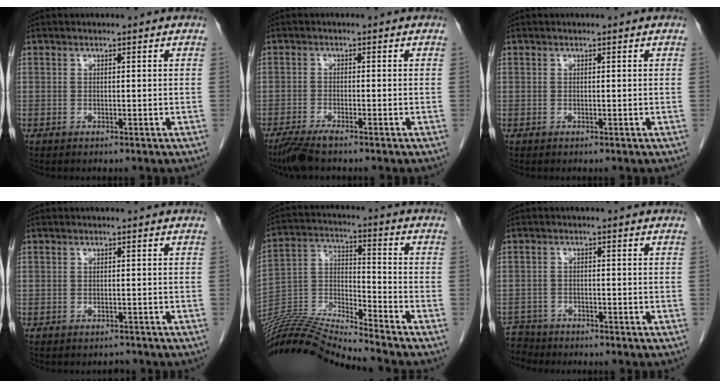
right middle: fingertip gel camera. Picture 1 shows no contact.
{"total": 3.9, "force": [-3.1, 0.3, 2.3], "torque": [-0.048, -0.011, -0.061]}
{"total": 0.0}
{"total": 0.9, "force": [-0.8, 0.2, -0.2], "torque": [0.000, -0.003, -0.010]}
{"total": 16.5, "force": [-15.8, -1.7, 4.3], "torque": [-0.077, 0.018, -0.295]}
{"total": 4.1, "force": [-3.8, 1.1, -1.0], "torque": [0.021, -0.007, -0.074]}